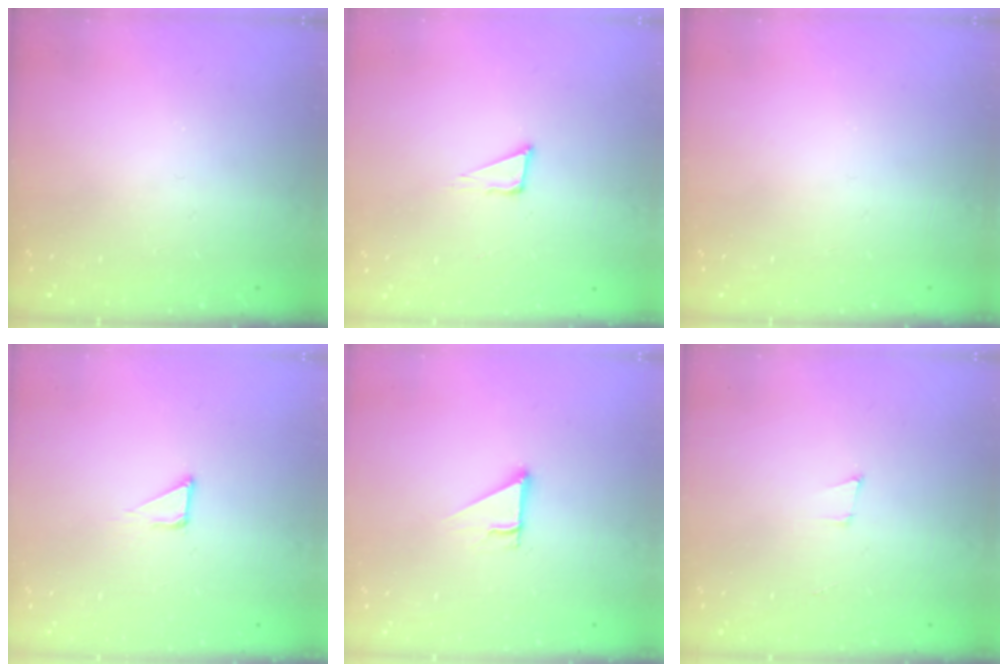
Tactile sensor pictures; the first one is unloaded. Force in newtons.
{"total": 4.4, "press": 4.3, "slide": 0.8}
{"total": 0.0}
{"total": 3.1, "press": 3.1, "slide": 0.2}
{"total": 2.5, "press": 2.5, "slide": 0.2}
{"total": 3.6, "press": 2.5, "slide": 2.7}